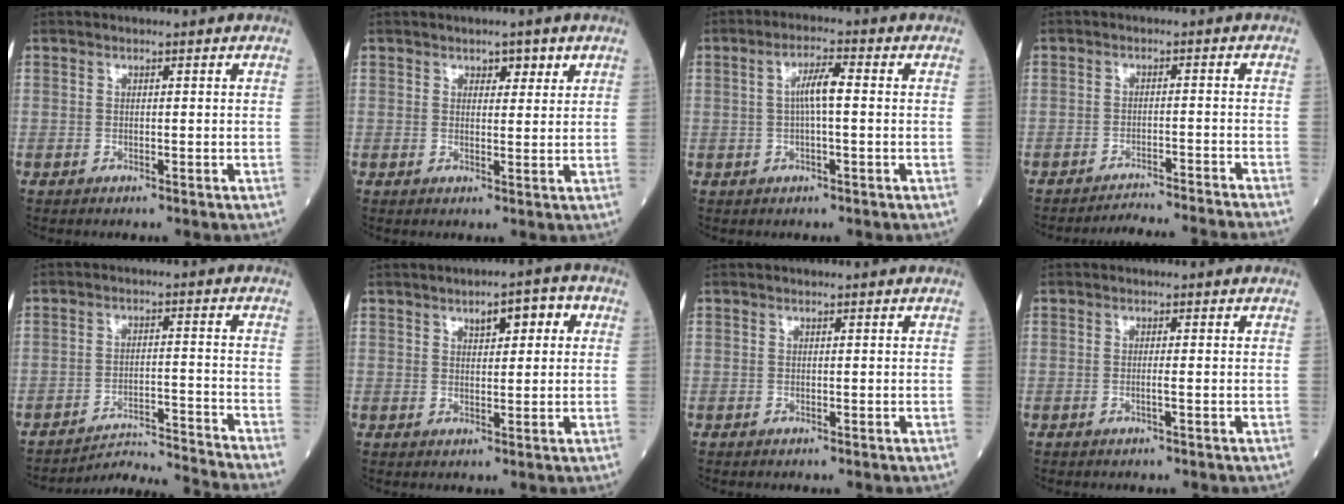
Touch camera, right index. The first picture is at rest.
{"total": 2.4, "force": [1.5, 1.3, 1.4], "torque": [-0.013, 0.001, 0.022]}
{"total": 4.2, "force": [0.2, 0.5, 4.2], "torque": [-0.079, 0.011, 0.003]}
{"total": 10.6, "force": [-10.2, -2.0, 2.3], "torque": [-0.008, -0.017, -0.141]}
{"total": 10.1, "force": [-9.5, -3.6, -0.2], "torque": [0.003, 0.001, -0.155]}
{"total": 4.7, "force": [1.9, 1.8, 4.0], "torque": [-0.055, 0.017, 0.027]}
{"total": 0.0}
{"total": 1.0, "force": [-0.3, -0.2, 0.9], "torque": [-0.018, 0.000, -0.008]}